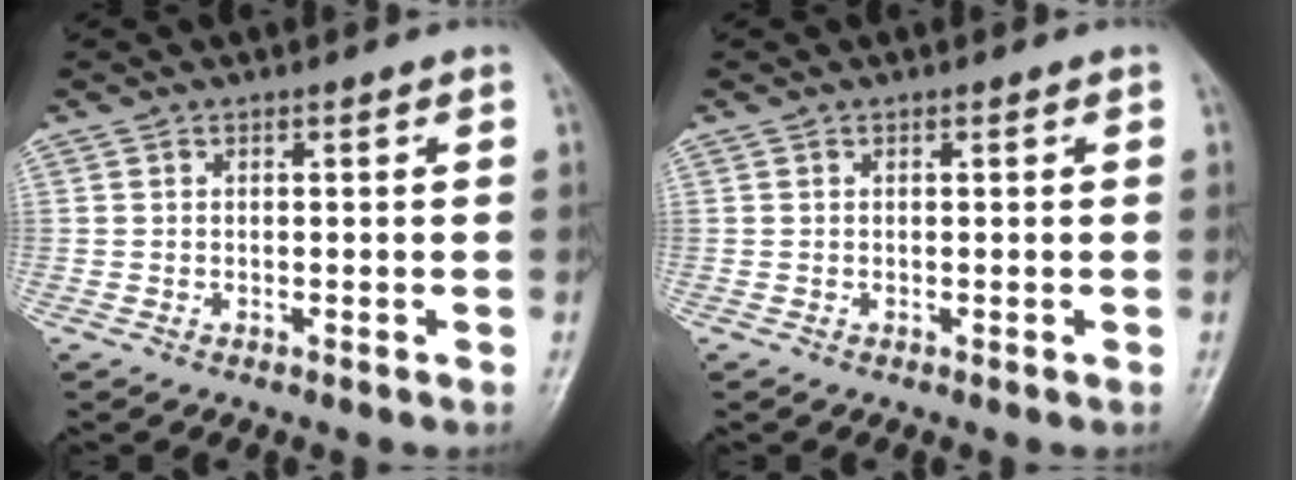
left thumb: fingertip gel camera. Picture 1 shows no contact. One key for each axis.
{"total": 0.0}